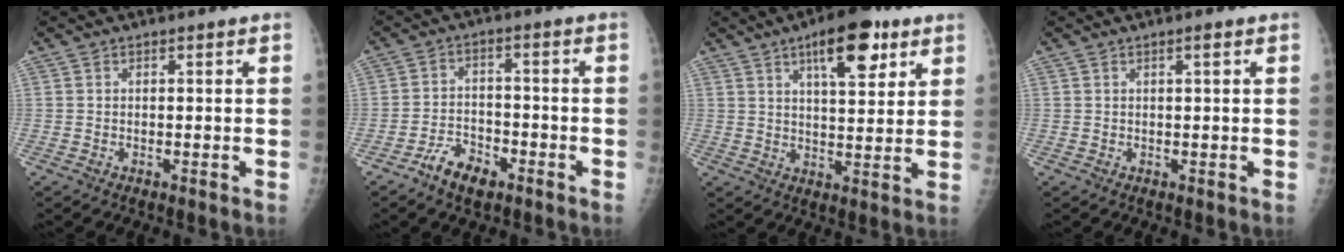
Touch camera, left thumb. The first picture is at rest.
{"total": 6.4, "force": [-4.3, 3.4, 3.3], "torque": [-0.051, 0.026, -0.075]}
{"total": 11.8, "force": [6.2, 4.5, 9.0], "torque": [-0.108, -0.025, 0.091]}
{"total": 1.0, "force": [0.4, 0.0, 0.9], "torque": [-0.015, 0.001, 0.006]}